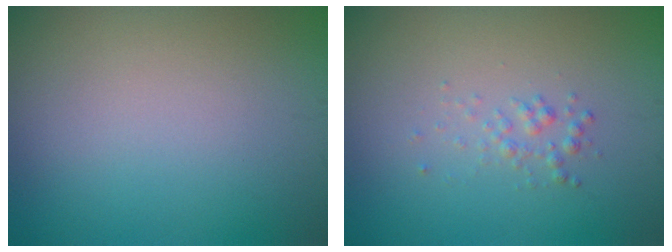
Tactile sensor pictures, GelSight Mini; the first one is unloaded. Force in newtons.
{"total": 1.1, "press": 1.1, "slide": 0.1}